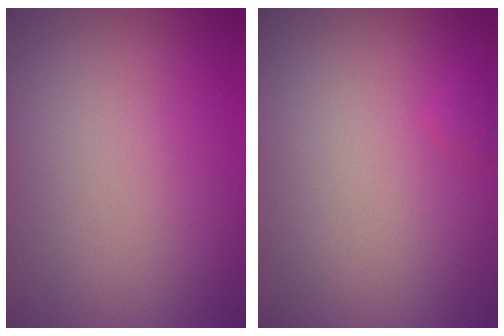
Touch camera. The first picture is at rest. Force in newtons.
{"total": 0.6, "press": 0.6, "slide": 0.0}